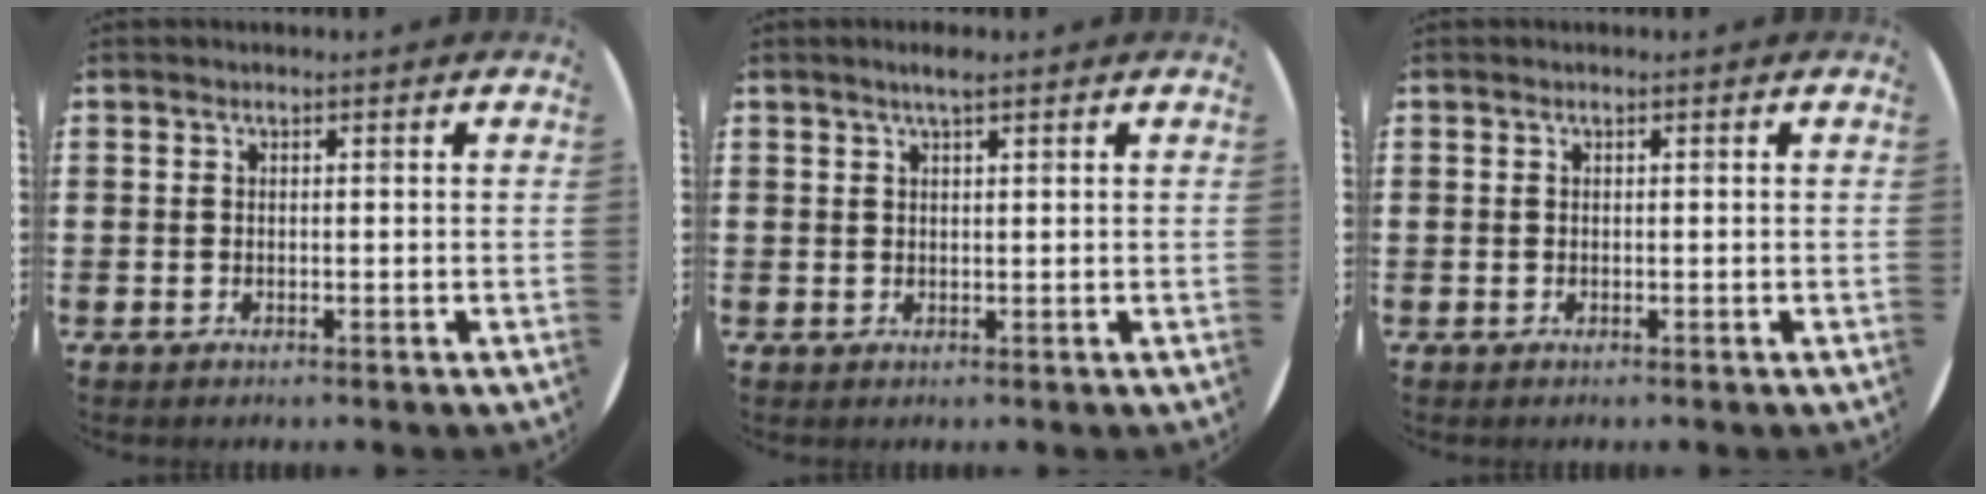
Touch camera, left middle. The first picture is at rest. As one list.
[{"total": 2.1, "force": [1.6, 0.2, 1.4], "torque": [-0.029, 0.004, 0.027]}, {"total": 0.0}]